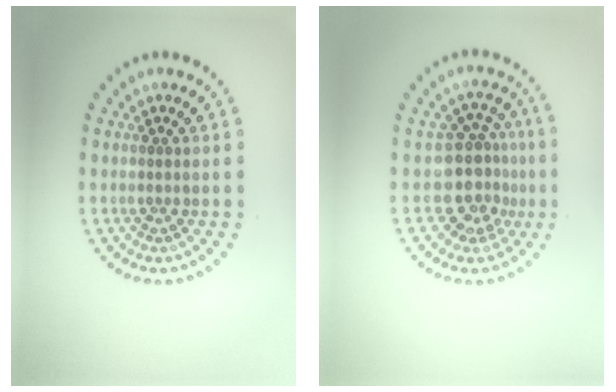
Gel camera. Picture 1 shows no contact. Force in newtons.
{"total": 4.0, "press": 3.1, "slide": 2.5}